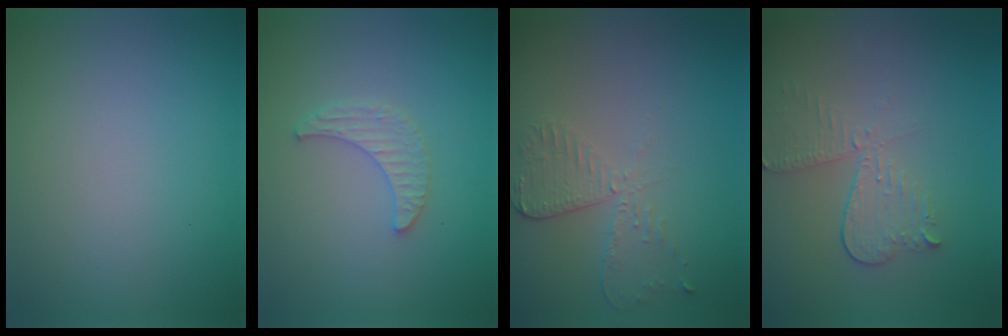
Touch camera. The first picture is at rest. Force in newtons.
{"total": 2.0, "press": 1.9, "slide": 0.5}
{"total": 2.9, "press": 2.6, "slide": 1.3}
{"total": 3.0, "press": 2.7, "slide": 1.4}